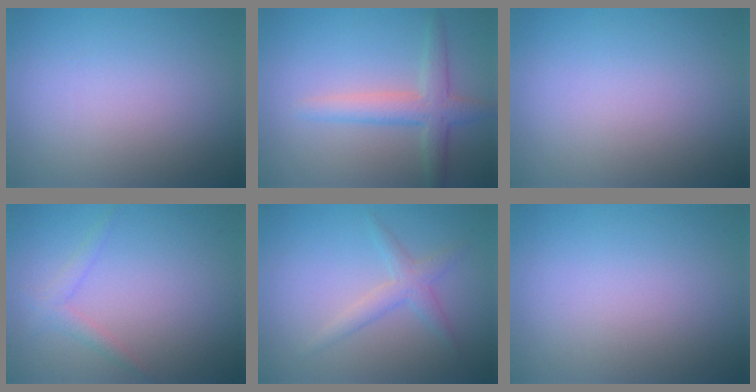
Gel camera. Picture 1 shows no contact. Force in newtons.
{"total": 3.3, "press": 3.3, "slide": 0.0}
{"total": 0.0}
{"total": 1.4, "press": 1.4, "slide": 0.1}
{"total": 2.1, "press": 2.1, "slide": 0.1}
{"total": 0.0}